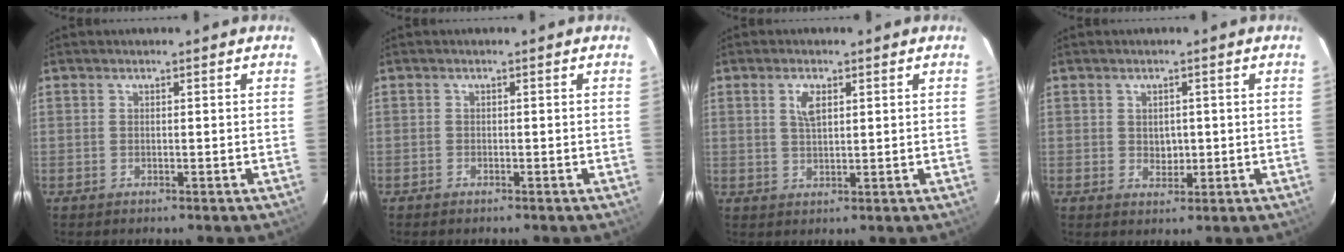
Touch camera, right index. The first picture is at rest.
{"total": 0.6, "force": [-0.5, 0.3, 0.0], "torque": [-0.002, 0.002, -0.010]}
{"total": 3.3, "force": [1.3, 1.5, 2.7], "torque": [-0.051, 0.004, 0.024]}
{"total": 2.9, "force": [0.0, 2.4, 1.7], "torque": [-0.024, 0.001, 0.005]}